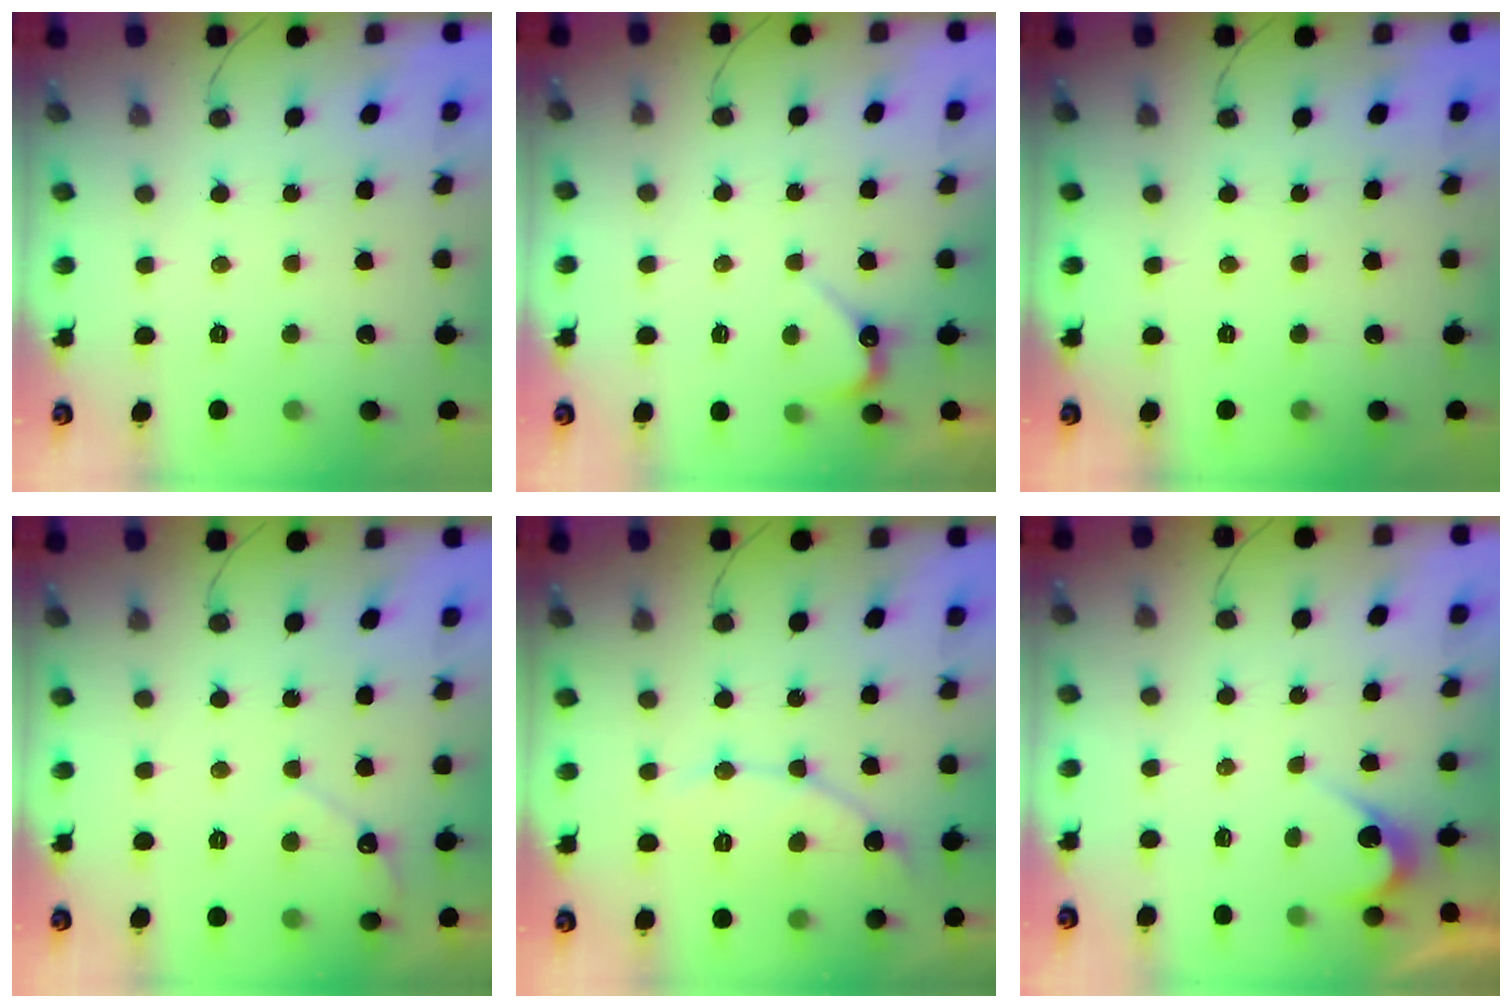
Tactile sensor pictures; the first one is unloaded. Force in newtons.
{"total": 2.9, "press": 2.9, "slide": 0.3}
{"total": 0.0}
{"total": 5.7, "press": 5.7, "slide": 0.4}
{"total": 9.2, "press": 9.2, "slide": 0.7}
{"total": 3.1, "press": 3.1, "slide": 0.2}